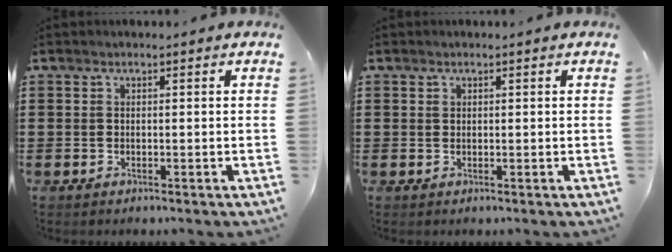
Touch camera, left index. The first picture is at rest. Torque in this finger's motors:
{"motor_torque": [0.13, -0.22, 0.02, 0.01]}